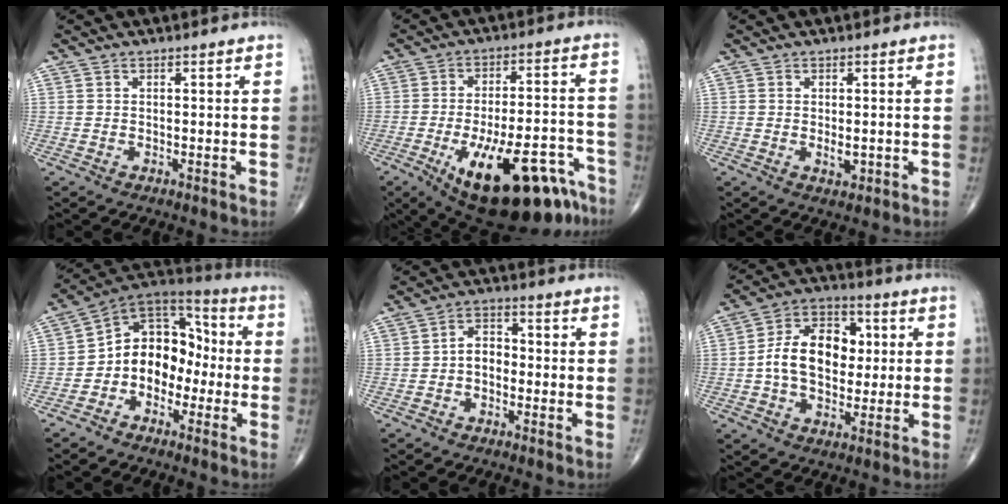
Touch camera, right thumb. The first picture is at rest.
{"total": 24.3, "force": [-13.6, 9.2, 17.9], "torque": [-0.210, 0.064, -0.190]}
{"total": 2.1, "force": [-0.3, 1.0, 1.7], "torque": [-0.027, -0.005, -0.001]}
{"total": 12.9, "force": [-2.7, 9.9, 7.9], "torque": [-0.079, 0.065, -0.062]}
{"total": 4.5, "force": [-1.1, 3.2, 2.9], "torque": [-0.031, 0.022, -0.031]}
{"total": 14.0, "force": [0.5, 9.7, 10.1], "torque": [-0.142, 0.022, 0.003]}